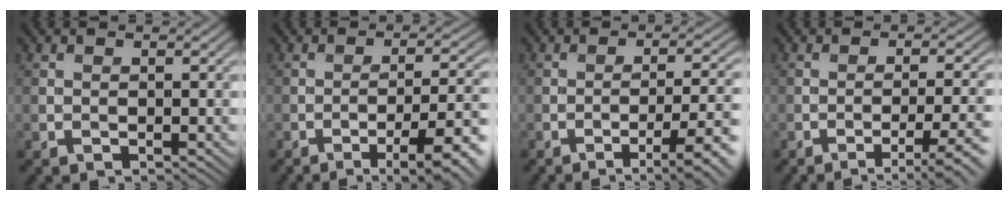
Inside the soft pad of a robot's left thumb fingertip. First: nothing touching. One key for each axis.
{"total": 9.4, "fx": -5.2, "fy": 2.2, "fz": 7.6, "tx": -0.120, "ty": 0.006, "tz": -0.065}
{"total": 7.4, "fx": -3.7, "fy": 1.7, "fz": 6.1, "tx": -0.100, "ty": 0.000, "tz": -0.046}
{"total": 6.1, "fx": -3.2, "fy": 1.3, "fz": 5.0, "tx": -0.081, "ty": 0.000, "tz": -0.040}